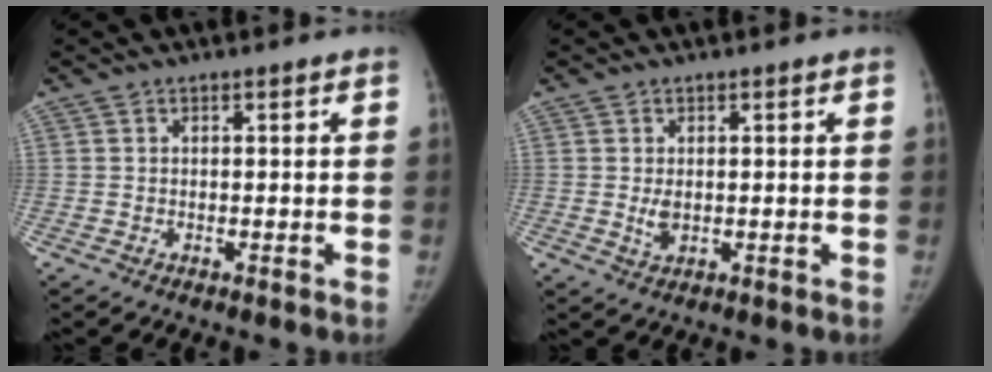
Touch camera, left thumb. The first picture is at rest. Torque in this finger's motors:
{"motor_torque": [-0.43, -0.10, 0.21, 0.41, 0.01]}